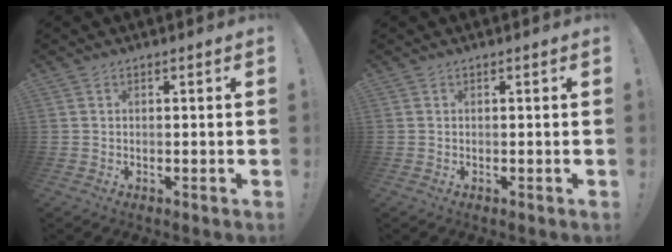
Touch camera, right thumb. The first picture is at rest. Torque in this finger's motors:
{"motor_torque": [-0.11, 0.10, -0.01, 0.00, 0.00]}